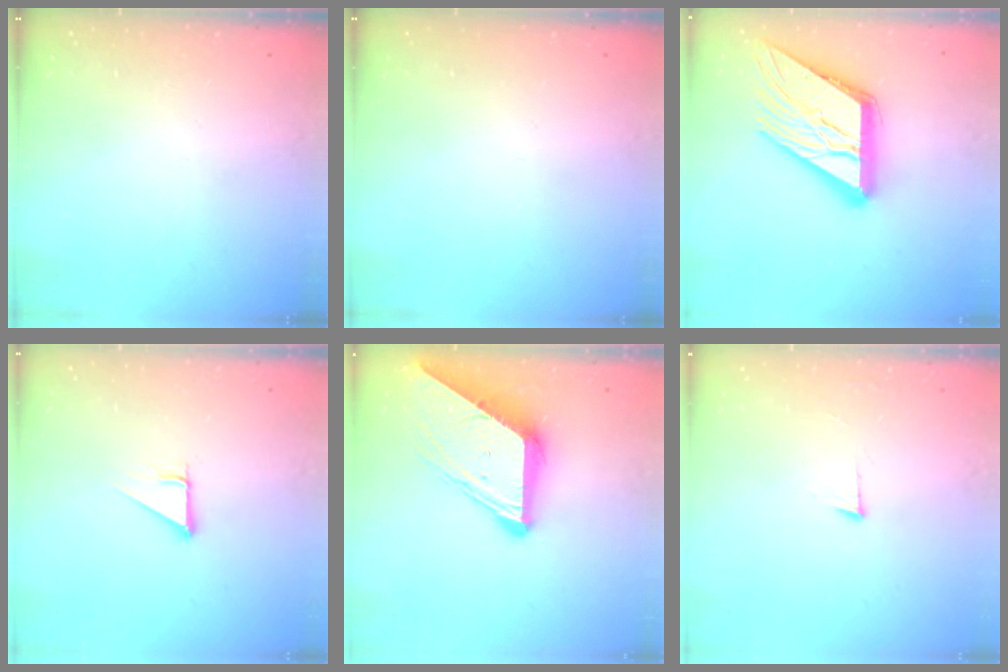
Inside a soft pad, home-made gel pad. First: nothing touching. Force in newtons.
{"total": 0.0}
{"total": 21.6, "press": 21.4, "slide": 2.5}
{"total": 2.9, "press": 2.9, "slide": 0.1}
{"total": 10.9, "press": 10.8, "slide": 1.0}
{"total": 3.6, "press": 3.5, "slide": 0.5}